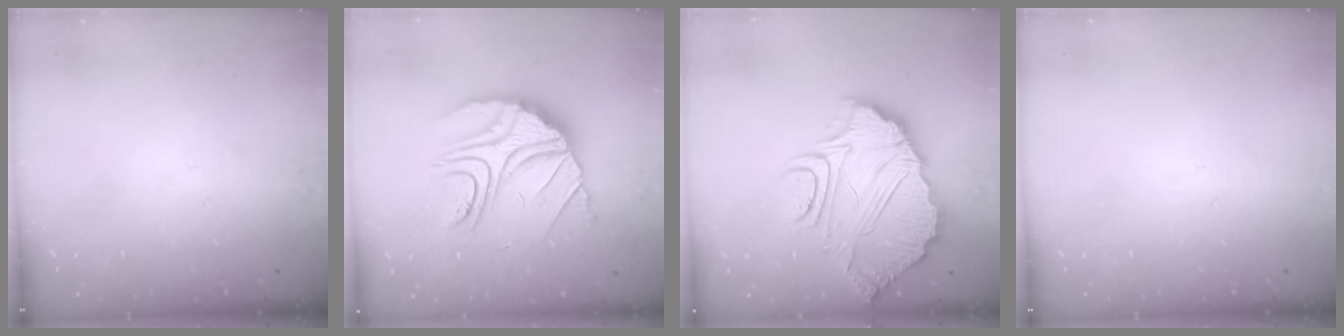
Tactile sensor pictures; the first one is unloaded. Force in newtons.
{"total": 16.3, "press": 16.2, "slide": 1.3}
{"total": 15.9, "press": 15.8, "slide": 1.4}
{"total": 0.0}